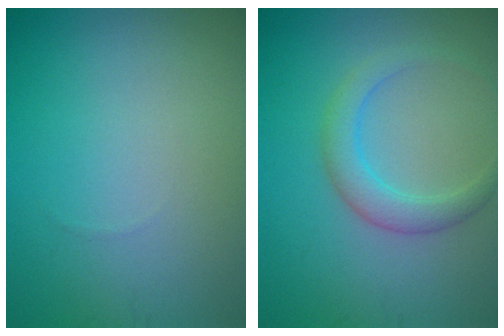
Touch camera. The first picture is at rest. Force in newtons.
{"total": 2.8, "press": 2.8, "slide": 0.2}